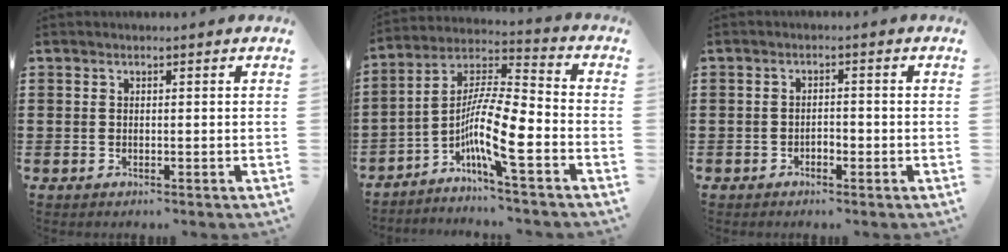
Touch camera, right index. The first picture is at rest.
{"total": 11.0, "force": [-4.8, 1.8, 9.8], "torque": [-0.209, -0.020, -0.095]}
{"total": 1.4, "force": [-1.0, 0.7, 0.6], "torque": [-0.016, -0.001, -0.021]}